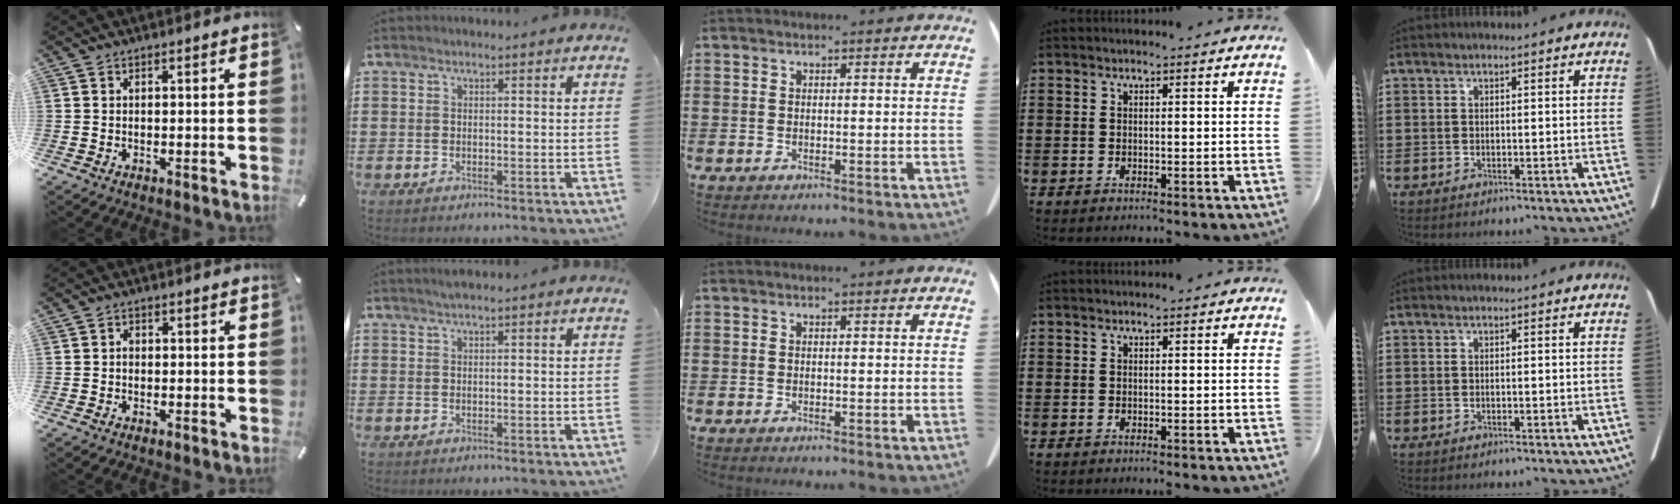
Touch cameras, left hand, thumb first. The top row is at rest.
{"thumb": {"total": 1.1, "force": [-0.2, 0.9, 0.5], "torque": [-0.009, 0.005, -0.005]}, "index": {"total": 0.9, "force": [0.7, 0.0, 0.6], "torque": [-0.011, 0.001, 0.013]}}